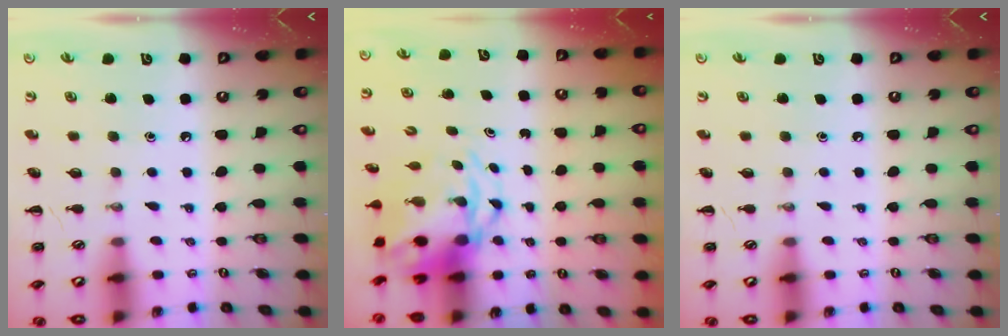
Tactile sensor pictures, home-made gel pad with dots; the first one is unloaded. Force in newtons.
{"total": 5.5, "press": 5.3, "slide": 1.3}
{"total": 0.0}